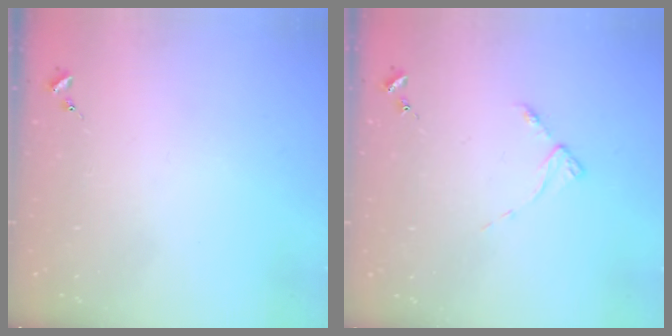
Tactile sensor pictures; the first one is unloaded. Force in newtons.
{"total": 3.5, "press": 3.5, "slide": 0.6}